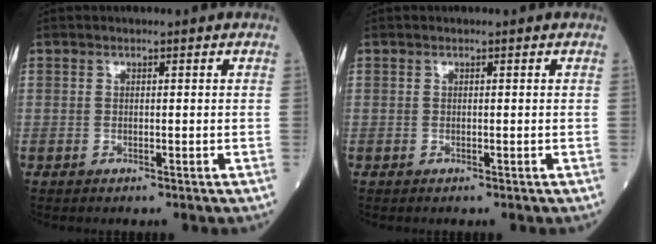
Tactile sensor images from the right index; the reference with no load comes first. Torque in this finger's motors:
{"motor_torque": [0.00, -0.01, 0.05, 0.01]}